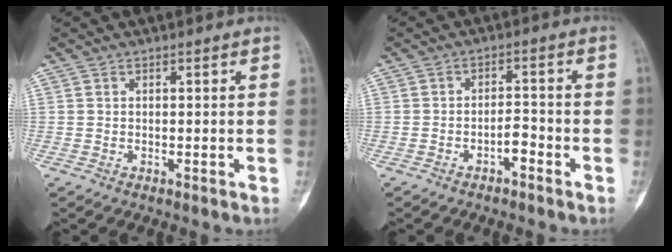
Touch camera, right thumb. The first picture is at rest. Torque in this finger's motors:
{"motor_torque": [0.49, 0.52, 0.29, -0.42, 0.13]}